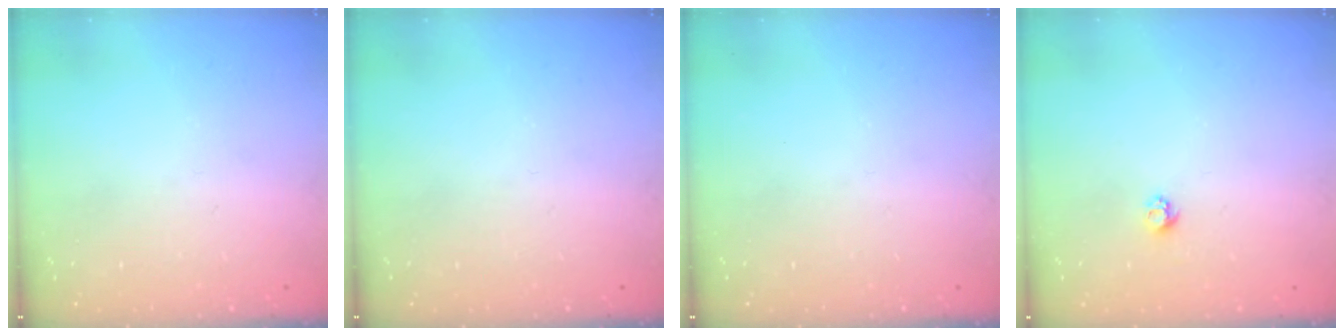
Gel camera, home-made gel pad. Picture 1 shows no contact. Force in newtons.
{"total": 0.0}
{"total": 0.0}
{"total": 3.8, "press": 3.7, "slide": 0.5}